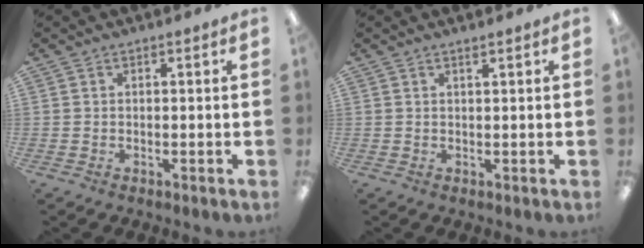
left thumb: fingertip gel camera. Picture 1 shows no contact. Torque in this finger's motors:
{"motor_torque": [-0.24, 0.02, -0.27, 0.09, 0.08]}